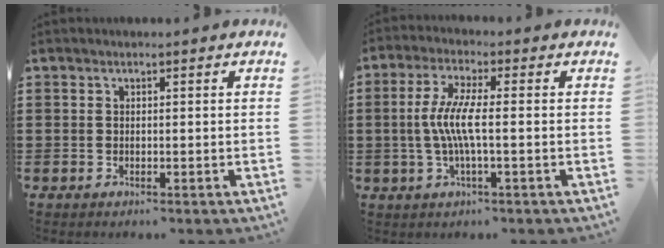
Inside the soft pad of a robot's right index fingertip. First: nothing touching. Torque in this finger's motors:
{"motor_torque": [1.19, 0.16, 0.71, 0.21]}